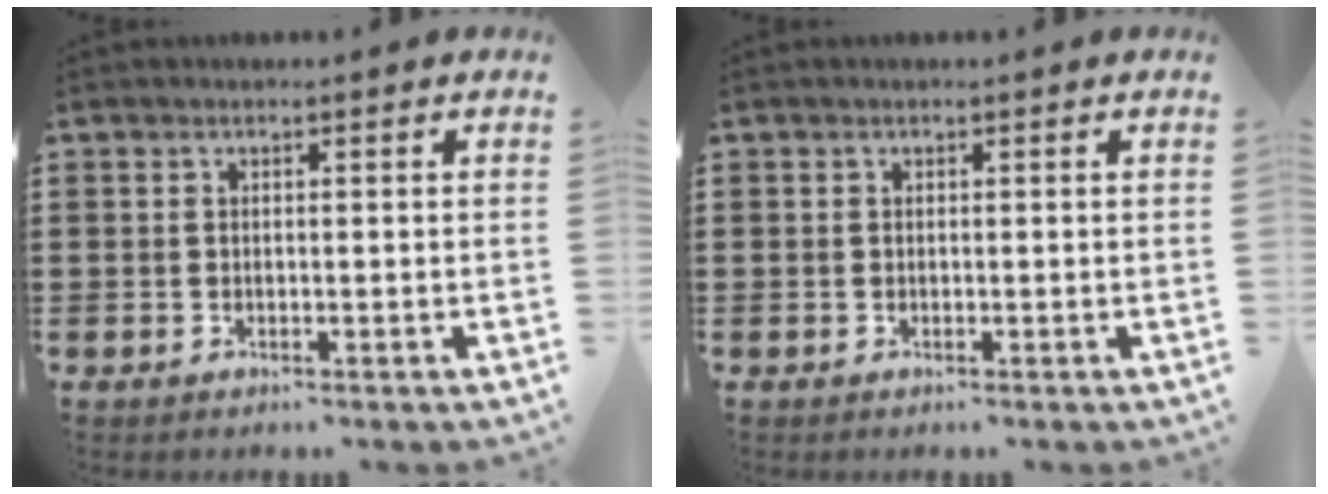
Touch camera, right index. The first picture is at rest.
{"total": 0.0}